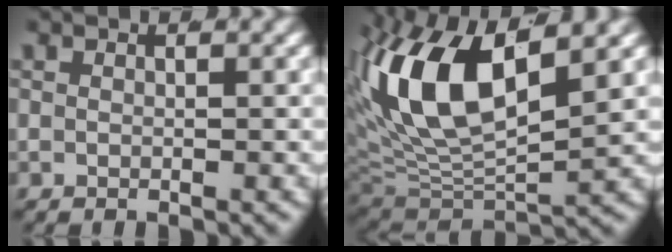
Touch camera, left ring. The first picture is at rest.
{"total": 11.8, "force": [2.5, 6.7, 9.4], "torque": [-0.214, -0.011, 0.053]}